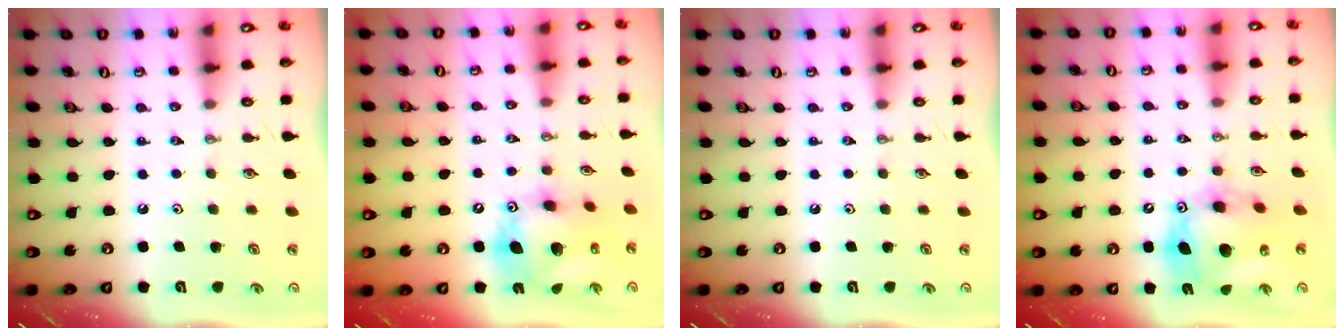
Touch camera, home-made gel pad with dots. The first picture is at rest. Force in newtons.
{"total": 15.4, "press": 15.4, "slide": 1.4}
{"total": 0.0}
{"total": 14.7, "press": 14.6, "slide": 1.3}